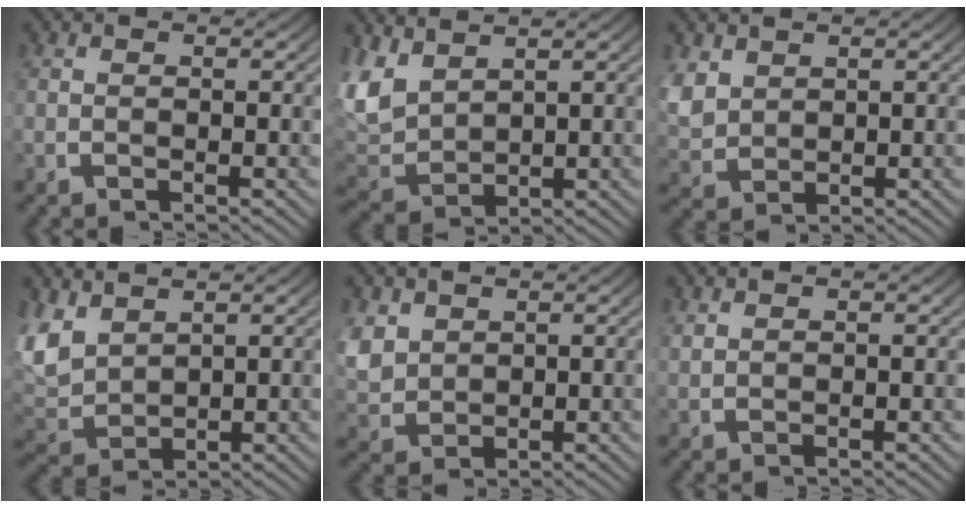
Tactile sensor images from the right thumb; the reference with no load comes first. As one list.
[{"total": 6.6, "force": [1.1, 4.9, 4.2], "torque": [-0.134, -0.029, 0.044]}, {"total": 3.8, "force": [0.8, 3.2, 2.0], "torque": [-0.070, -0.020, 0.037]}, {"total": 6.0, "force": [0.9, 4.5, 3.8], "torque": [-0.124, -0.027, 0.042]}, {"total": 4.3, "force": [0.7, 3.6, 2.2], "torque": [-0.077, -0.025, 0.036]}, {"total": 1.0, "force": [1.0, 0.2, 0.2], "torque": [-0.002, 0.004, 0.023]}]